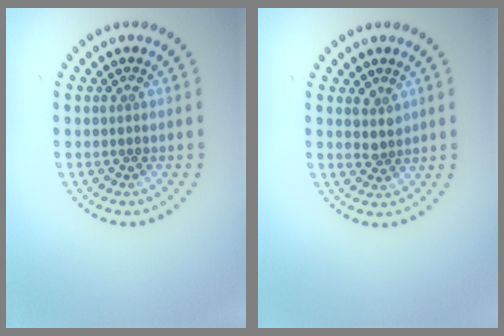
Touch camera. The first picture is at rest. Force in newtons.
{"total": 1.6, "press": 1.4, "slide": 0.9}